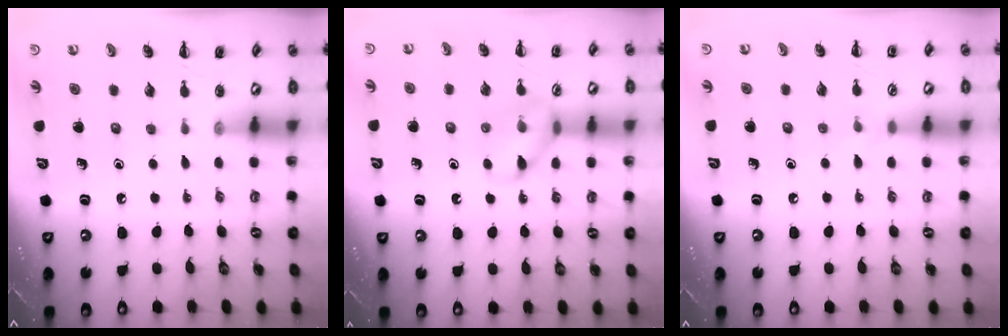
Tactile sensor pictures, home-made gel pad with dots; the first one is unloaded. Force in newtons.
{"total": 11.0, "press": 11.0, "slide": 0.3}
{"total": 4.8, "press": 4.5, "slide": 1.4}